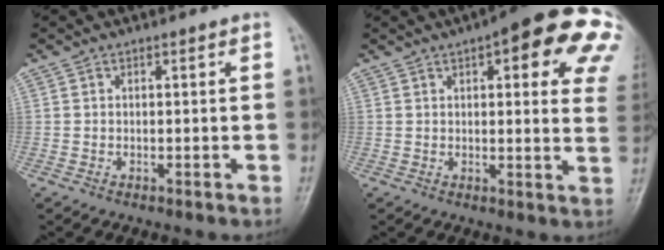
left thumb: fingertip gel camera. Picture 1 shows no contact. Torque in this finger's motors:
{"motor_torque": [0.97, 0.67, 1.85, -0.92, 0.22]}